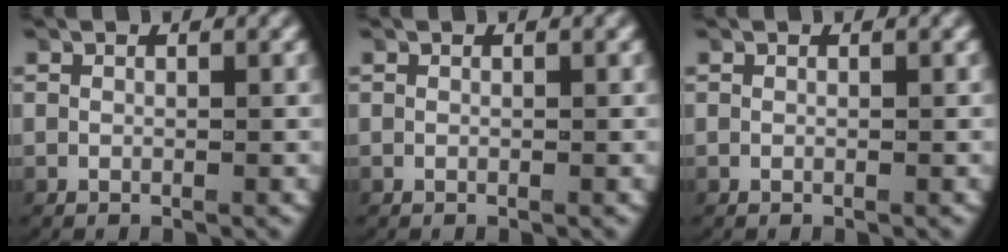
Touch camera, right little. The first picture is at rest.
{"total": 0.0}
{"total": 0.0}